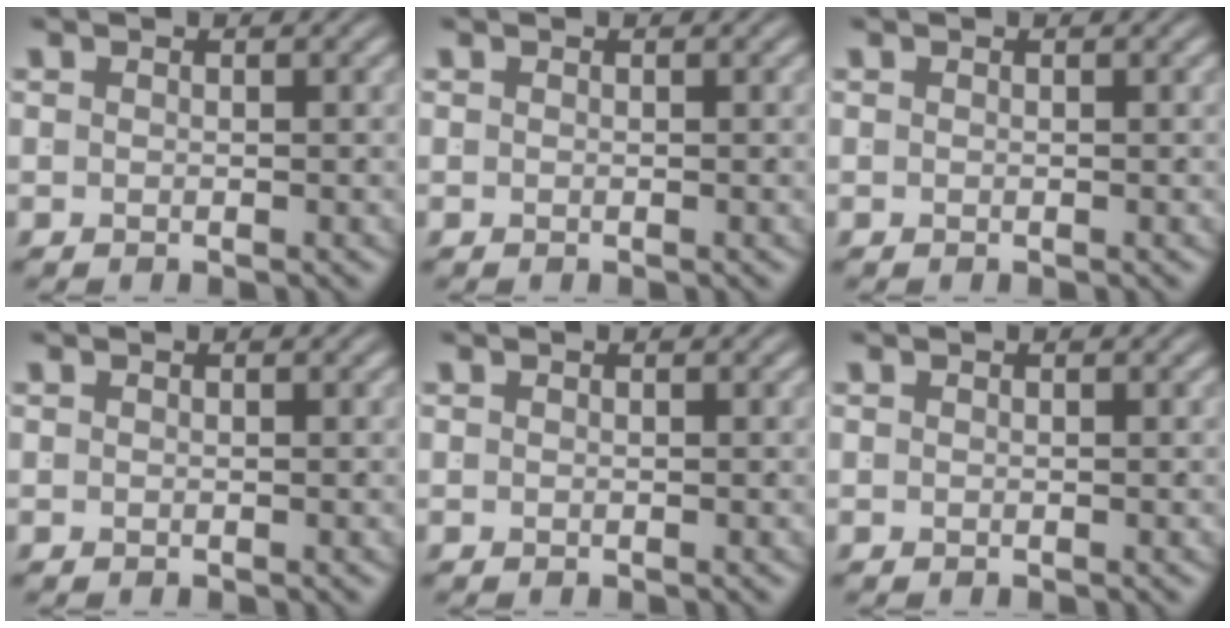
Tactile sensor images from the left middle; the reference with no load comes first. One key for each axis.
{"total": 0.0}
{"total": 0.0}
{"total": 0.0}
{"total": 0.0}
{"total": 0.0}